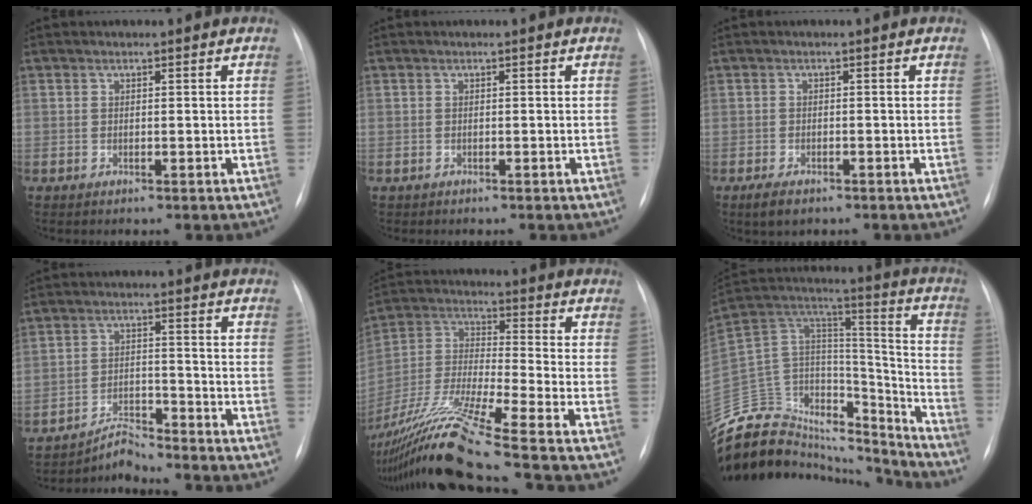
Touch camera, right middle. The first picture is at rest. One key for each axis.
{"total": 0.0}
{"total": 2.8, "fx": -1.9, "fy": 1.2, "fz": 1.7, "tx": -0.039, "ty": -0.005, "tz": -0.027}
{"total": 4.1, "fx": -4.0, "fy": -0.4, "fz": -0.7, "tx": 0.009, "ty": -0.009, "tz": -0.067}
{"total": 18.9, "fx": -14.7, "fy": -1.6, "fz": 11.9, "tx": -0.280, "ty": -0.035, "tz": -0.280}
{"total": 30.7, "fx": -28.1, "fy": 9.2, "fz": 8.2, "tx": -0.174, "ty": 0.038, "tz": -0.433}